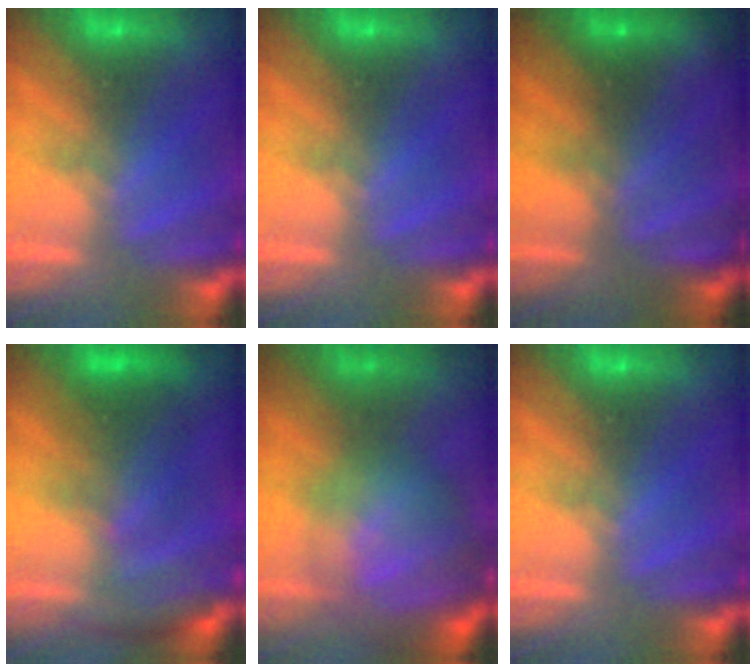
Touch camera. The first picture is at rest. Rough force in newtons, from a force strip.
{"total": 0.0}
{"total": 1.1}
{"total": 2.8}
{"total": 8.6}
{"total": 0.0}